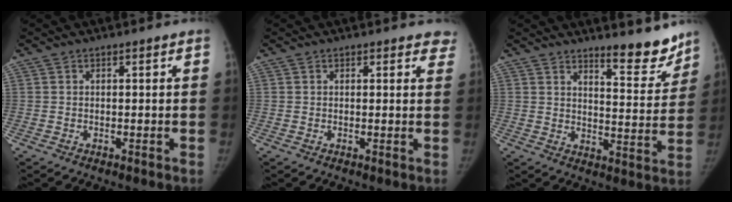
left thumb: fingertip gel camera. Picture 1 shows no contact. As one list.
[{"total": 3.2, "force": [2.8, 1.4, 0.8], "torque": [0.022, -0.010, 0.013]}, {"total": 9.2, "force": [7.8, 2.3, 4.5], "torque": [-0.027, -0.069, 0.115]}]